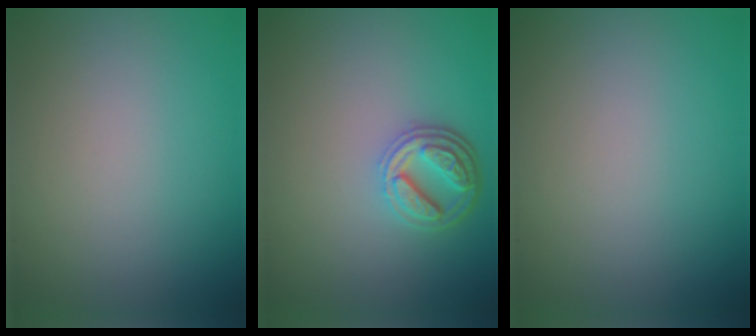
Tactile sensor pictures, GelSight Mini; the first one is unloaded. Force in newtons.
{"total": 3.9, "press": 3.1, "slide": 2.4}
{"total": 0.0}